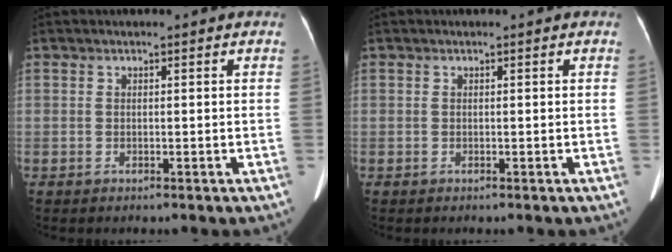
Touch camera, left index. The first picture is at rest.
{"total": 0.0}